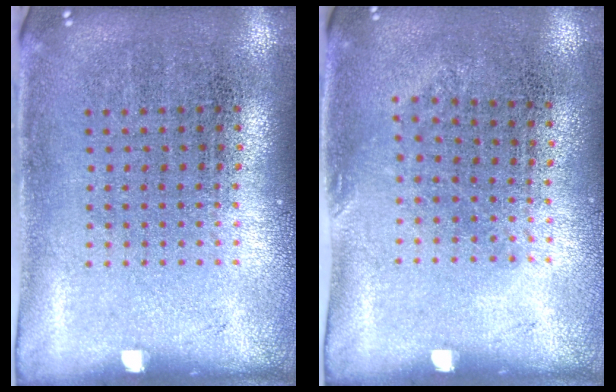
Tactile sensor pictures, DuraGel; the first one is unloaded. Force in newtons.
{"total": 0.8, "press": 0.6, "slide": 0.5}